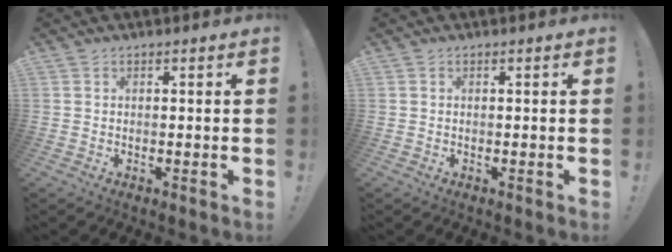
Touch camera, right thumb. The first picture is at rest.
{"total": 0.0}